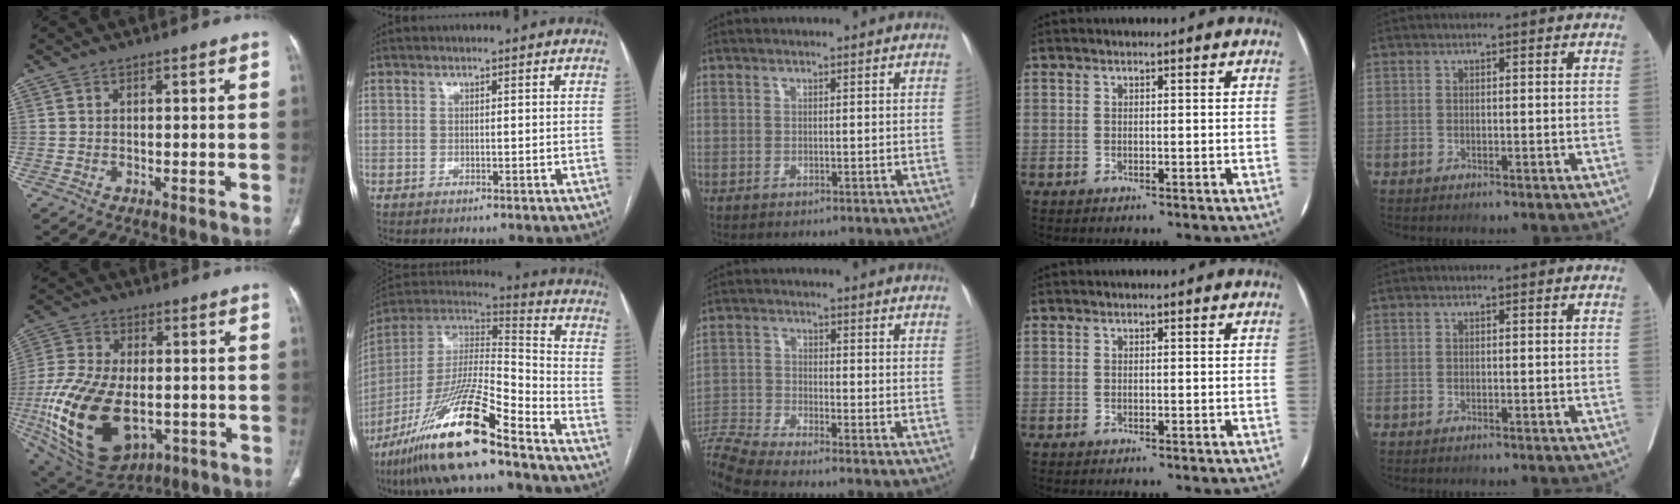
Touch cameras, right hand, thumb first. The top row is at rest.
{"thumb": {"total": 25.4, "force": [-6.1, 14.9, 19.6], "torque": [-0.411, -0.010, -0.079]}, "index": {"total": 21.1, "force": [-14.3, 2.0, 15.4], "torque": [-0.307, -0.025, -0.262]}, "middle": {"total": 10.5, "force": [-9.7, -1.9, 3.7], "torque": [-0.077, -0.009, -0.180]}}